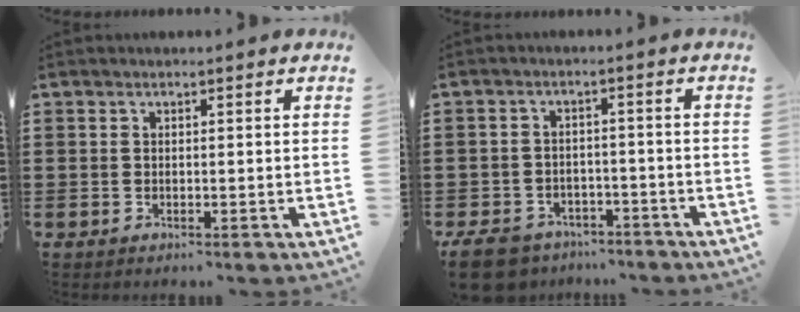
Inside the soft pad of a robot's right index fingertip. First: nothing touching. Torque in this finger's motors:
{"motor_torque": [1.35, 0.79, 0.44, 0.03]}